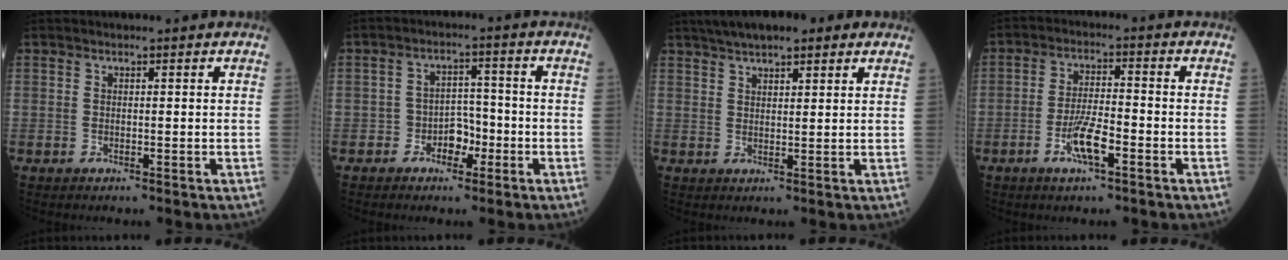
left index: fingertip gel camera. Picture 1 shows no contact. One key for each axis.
{"total": 4.3, "fx": -2.1, "fy": 2.8, "fz": 2.4, "tx": -0.033, "ty": 0.013, "tz": -0.040}
{"total": 9.2, "fx": 6.7, "fy": 2.6, "fz": 5.8, "tx": -0.088, "ty": 0.038, "tz": 0.101}
{"total": 5.8, "fx": -2.9, "fy": 1.1, "fz": 5.0, "tx": -0.102, "ty": -0.005, "tz": -0.056}